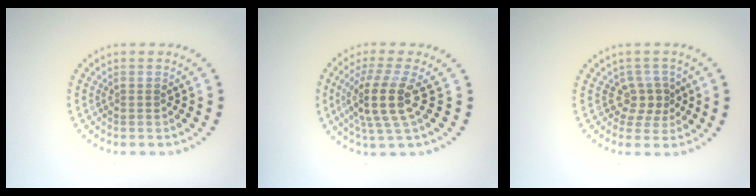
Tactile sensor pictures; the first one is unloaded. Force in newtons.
{"total": 4.4, "press": 3.4, "slide": 2.8}
{"total": 2.1, "press": 1.6, "slide": 1.4}